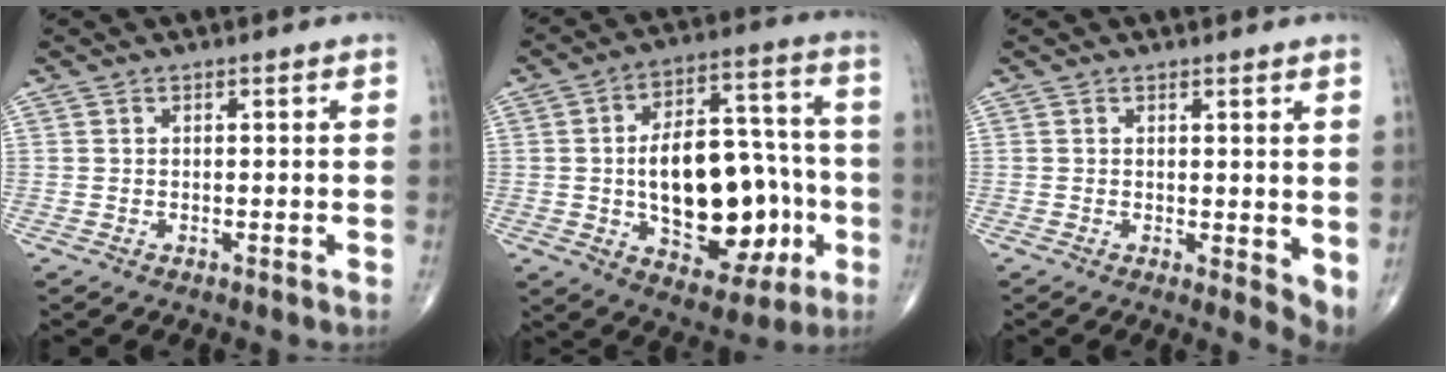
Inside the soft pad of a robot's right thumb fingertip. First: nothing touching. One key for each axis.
{"total": 23.1, "fx": -3.6, "fy": 13.1, "fz": 18.7, "tx": -0.244, "ty": 0.037, "tz": -0.036}
{"total": 4.1, "fx": 0.8, "fy": 1.6, "fz": 3.6, "tx": -0.046, "ty": -0.014, "tz": 0.013}